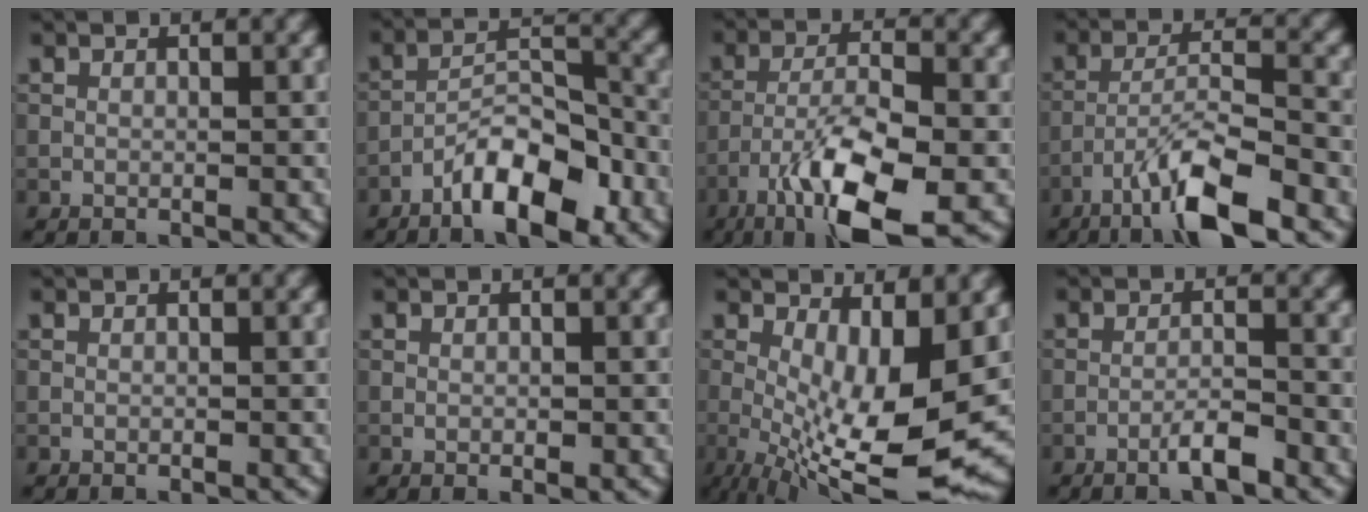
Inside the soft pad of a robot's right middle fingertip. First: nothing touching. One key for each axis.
{"total": 7.3, "fx": -4.3, "fy": 2.5, "fz": 5.3, "tx": -0.081, "ty": 0.015, "tz": -0.077}
{"total": 10.0, "fx": -5.3, "fy": 2.9, "fz": 7.9, "tx": -0.144, "ty": -0.004, "tz": -0.099}
{"total": 7.6, "fx": -4.8, "fy": 1.4, "fz": 5.7, "tx": -0.102, "ty": 0.007, "tz": -0.089}
{"total": 0.0}
{"total": 0.8, "fx": -0.1, "fy": 0.4, "fz": 0.6, "tx": -0.011, "ty": 0.000, "tz": -0.001}
{"total": 11.5, "fx": -1.0, "fy": 3.8, "fz": 10.8, "tx": -0.177, "ty": -0.026, "tz": -0.005}
{"total": 2.5, "fx": -1.6, "fy": 0.3, "fz": 1.9, "tx": -0.033, "ty": 0.006, "tz": -0.032}